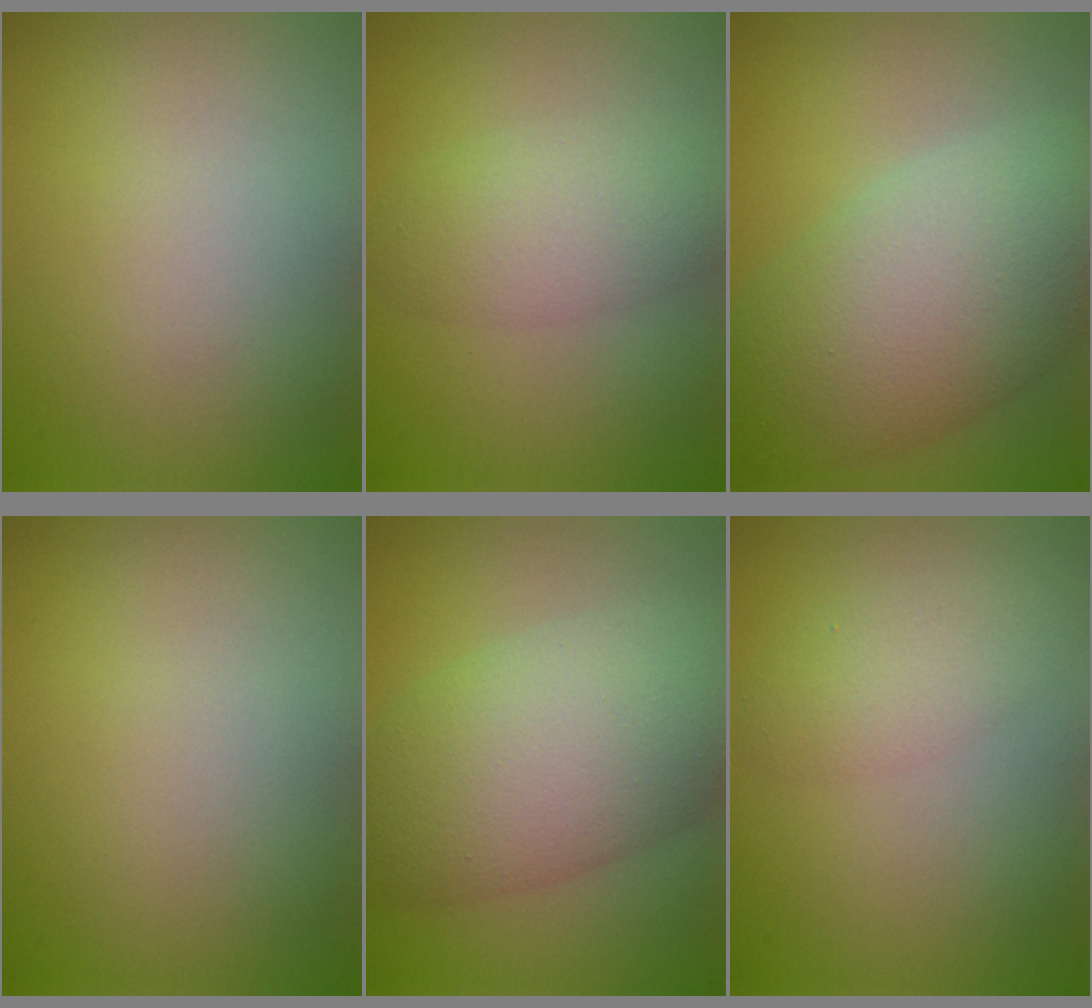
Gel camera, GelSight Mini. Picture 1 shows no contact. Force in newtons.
{"total": 2.4, "press": 2.4, "slide": 0.3}
{"total": 10.1, "press": 10.1, "slide": 0.3}
{"total": 0.0}
{"total": 9.1, "press": 9.1, "slide": 0.0}
{"total": 2.4, "press": 2.4, "slide": 0.2}